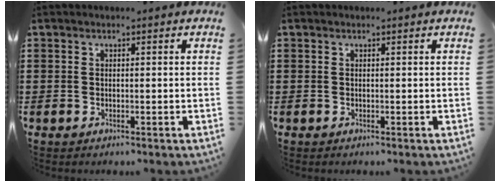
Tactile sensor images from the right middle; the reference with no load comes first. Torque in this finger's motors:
{"motor_torque": [0.03, -0.03, 0.09, 0.01]}